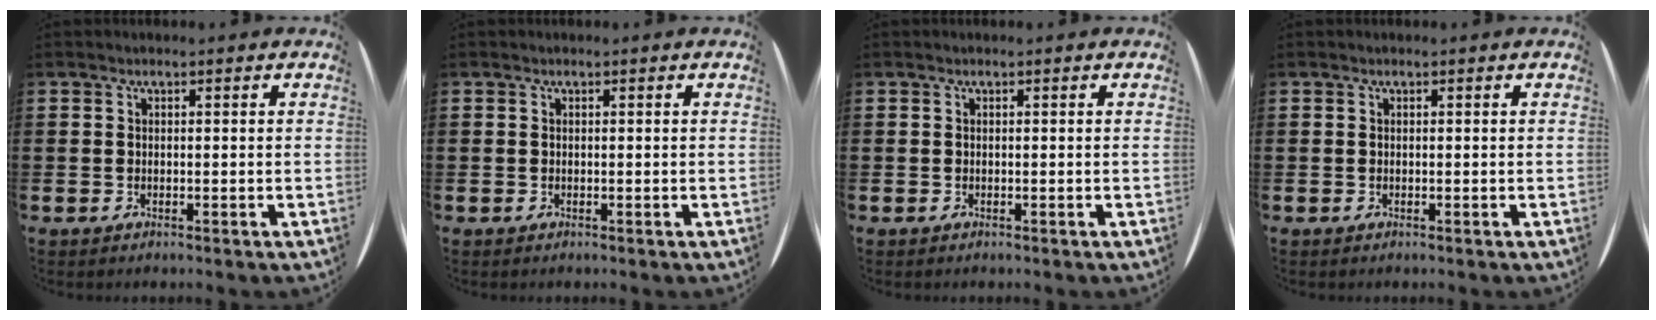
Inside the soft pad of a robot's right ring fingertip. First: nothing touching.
{"total": 0.0}
{"total": 0.0}
{"total": 0.0}